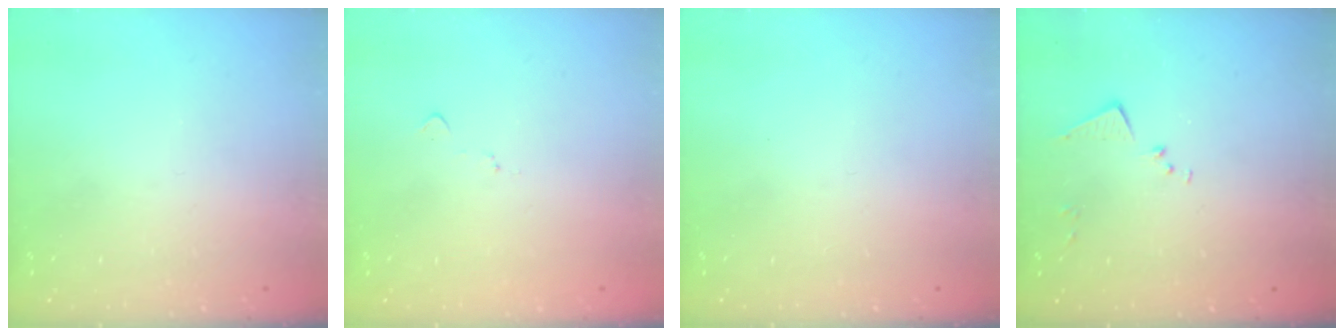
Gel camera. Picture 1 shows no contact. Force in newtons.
{"total": 6.0, "press": 5.9, "slide": 0.7}
{"total": 0.0}
{"total": 5.1, "press": 5.1, "slide": 0.6}